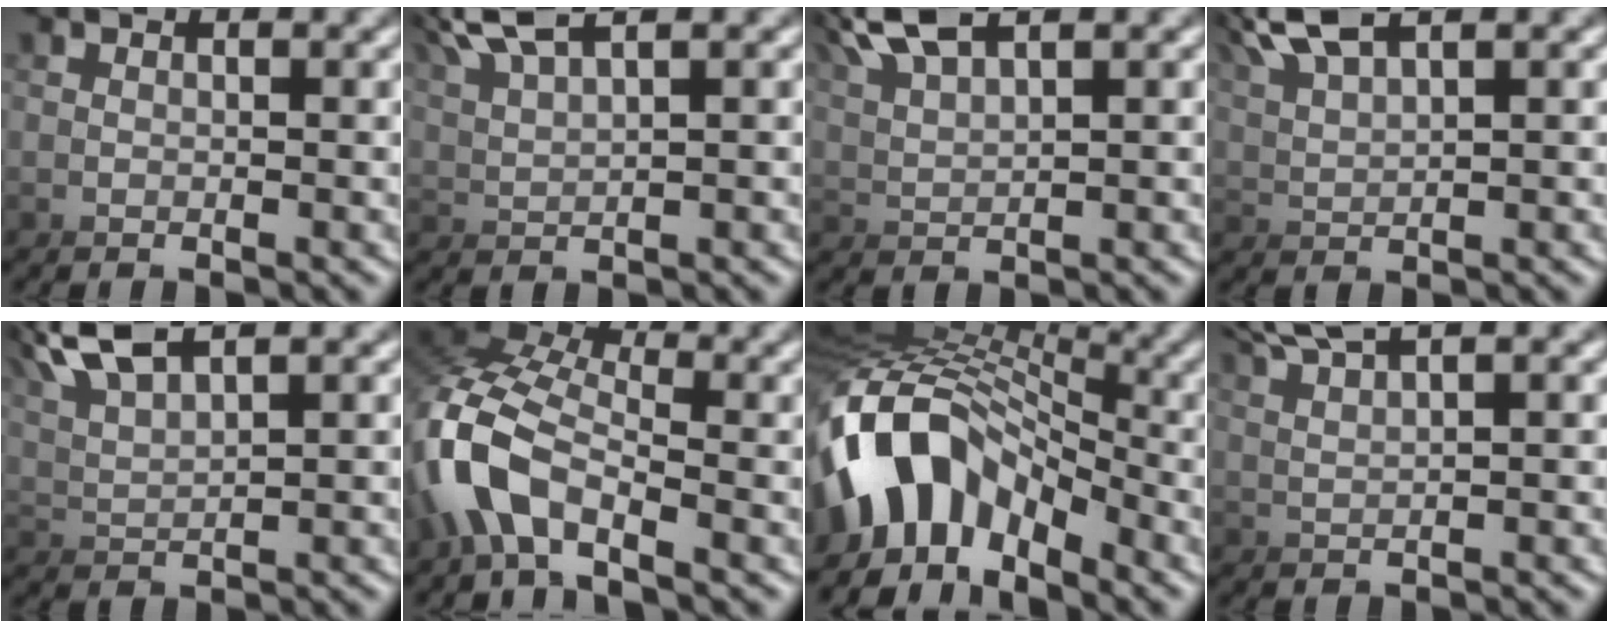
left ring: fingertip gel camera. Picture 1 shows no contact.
{"total": 2.8, "force": [2.7, -0.1, 0.5], "torque": [-0.067, 0.006, 0.047]}
{"total": 2.7, "force": [2.7, -0.1, 0.2], "torque": [-0.066, 0.002, 0.048]}
{"total": 2.7, "force": [2.6, 0.0, 0.2], "torque": [-0.067, 0.003, 0.047]}
{"total": 3.2, "force": [3.1, 0.1, 0.6], "torque": [-0.085, 0.009, 0.050]}
{"total": 3.9, "force": [-0.7, 2.9, 2.4], "torque": [-0.111, 0.005, -0.023]}
{"total": 8.8, "force": [-1.9, 6.1, 6.1], "torque": [-0.157, 0.004, -0.046]}
{"total": 3.0, "force": [2.6, -0.2, 1.4], "torque": [-0.059, 0.003, 0.045]}